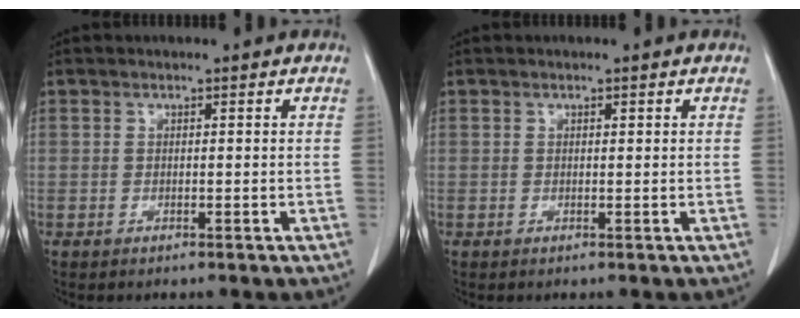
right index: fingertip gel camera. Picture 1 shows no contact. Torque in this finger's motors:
{"motor_torque": [-0.14, 0.20, 0.05, -0.01]}